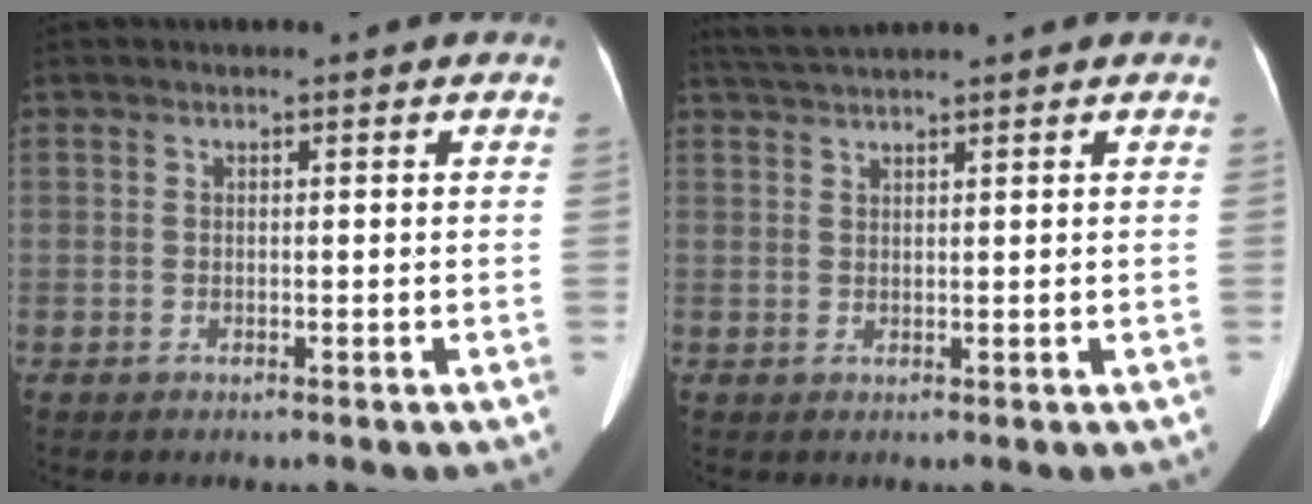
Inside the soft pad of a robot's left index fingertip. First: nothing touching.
{"total": 3.8, "force": [3.5, -0.8, 1.5], "torque": [-0.026, 0.027, 0.068]}